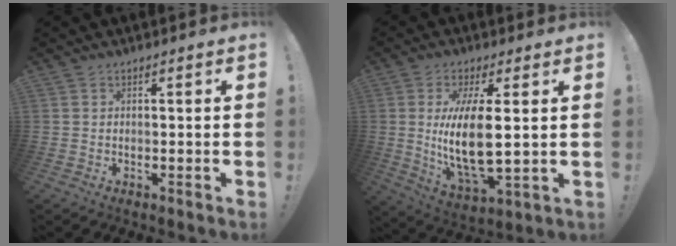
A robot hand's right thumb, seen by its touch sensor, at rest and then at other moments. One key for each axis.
{"total": 15.3, "fx": 1.5, "fy": 5.2, "fz": 14.3, "tx": -0.290, "ty": -0.022, "tz": 0.020}